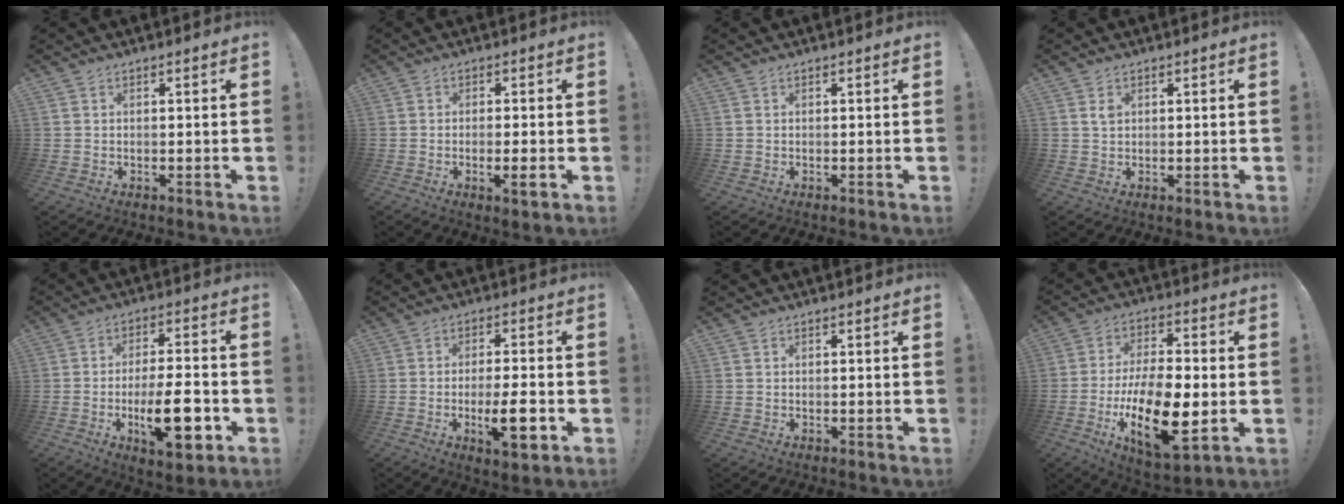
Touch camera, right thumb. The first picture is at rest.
{"total": 4.0, "force": [-1.4, 0.2, 3.7], "torque": [-0.049, -0.006, -0.023]}
{"total": 0.0}
{"total": 1.9, "force": [0.9, 1.2, 1.0], "torque": [-0.010, -0.004, 0.015]}
{"total": 16.0, "force": [-4.9, 5.5, 14.3], "torque": [-0.224, 0.007, -0.076]}
{"total": 10.1, "force": [-3.1, 2.4, 9.3], "torque": [-0.142, -0.001, -0.054]}
{"total": 0.0}
{"total": 21.3, "force": [-4.8, 9.8, 18.2], "torque": [-0.318, 0.011, -0.072]}